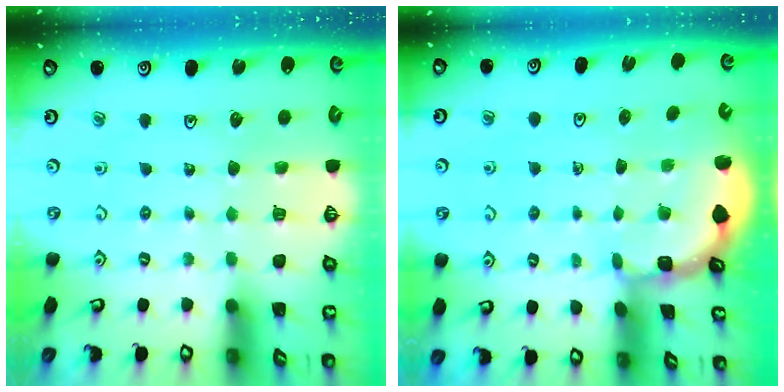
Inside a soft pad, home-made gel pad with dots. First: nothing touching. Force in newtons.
{"total": 2.0, "press": 2.0, "slide": 0.3}